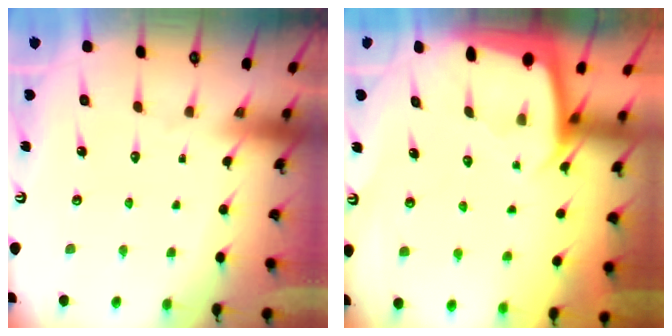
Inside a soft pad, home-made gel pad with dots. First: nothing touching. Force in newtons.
{"total": 1.9, "press": 1.9, "slide": 0.1}